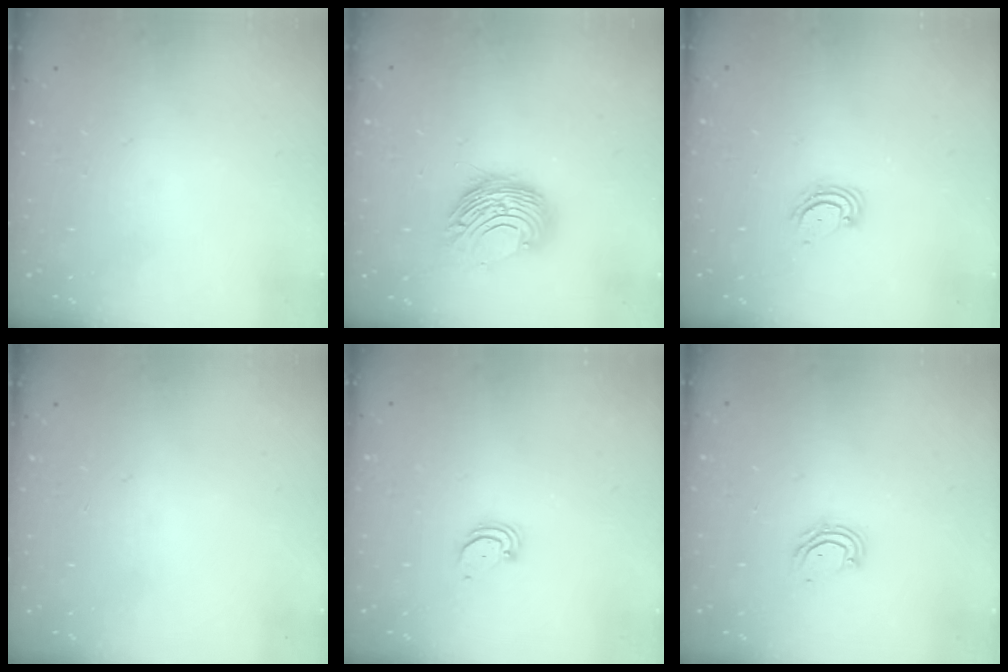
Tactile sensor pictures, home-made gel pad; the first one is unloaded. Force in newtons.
{"total": 10.9, "press": 10.9, "slide": 0.6}
{"total": 4.7, "press": 4.6, "slide": 0.4}
{"total": 0.0}
{"total": 2.0, "press": 2.0, "slide": 0.2}
{"total": 6.1, "press": 6.1, "slide": 0.5}